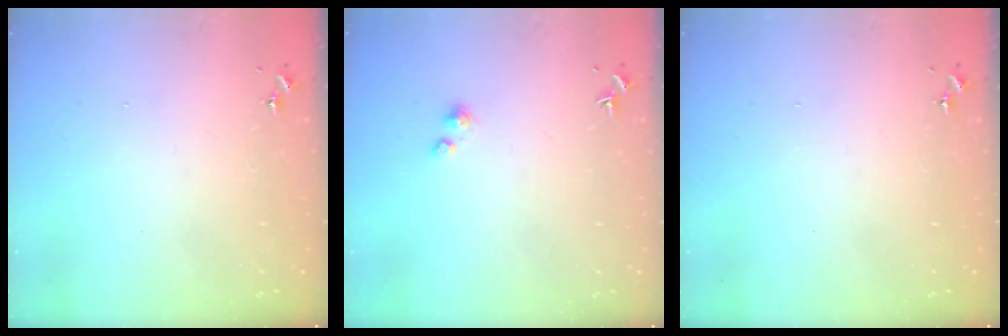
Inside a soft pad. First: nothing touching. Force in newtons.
{"total": 2.2, "press": 2.2, "slide": 0.2}
{"total": 0.0}